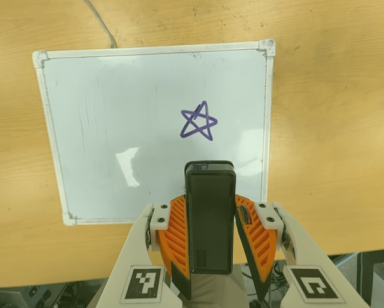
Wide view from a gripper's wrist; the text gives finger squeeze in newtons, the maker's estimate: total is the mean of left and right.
{"total": 4.8, "left": 3.8, "right": 5.8}